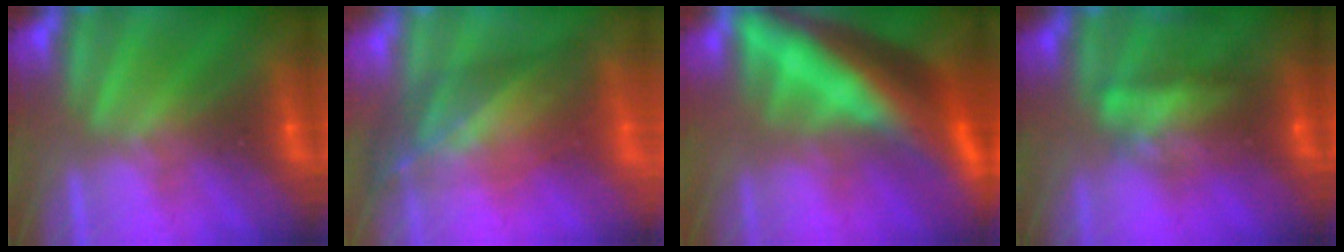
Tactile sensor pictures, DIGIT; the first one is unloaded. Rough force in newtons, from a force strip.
{"total": 6.9}
{"total": 7.8}
{"total": 7.1}